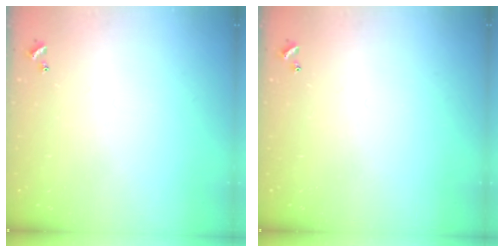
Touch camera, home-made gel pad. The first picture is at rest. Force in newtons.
{"total": 0.0}